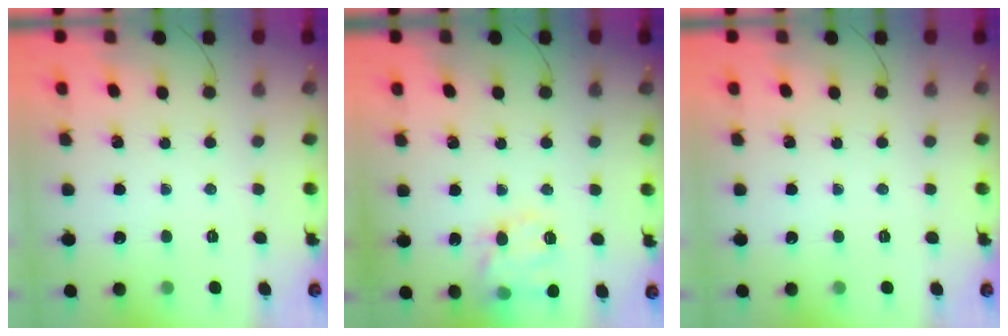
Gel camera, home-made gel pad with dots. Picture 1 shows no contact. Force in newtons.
{"total": 15.8, "press": 15.7, "slide": 2.2}
{"total": 0.0}